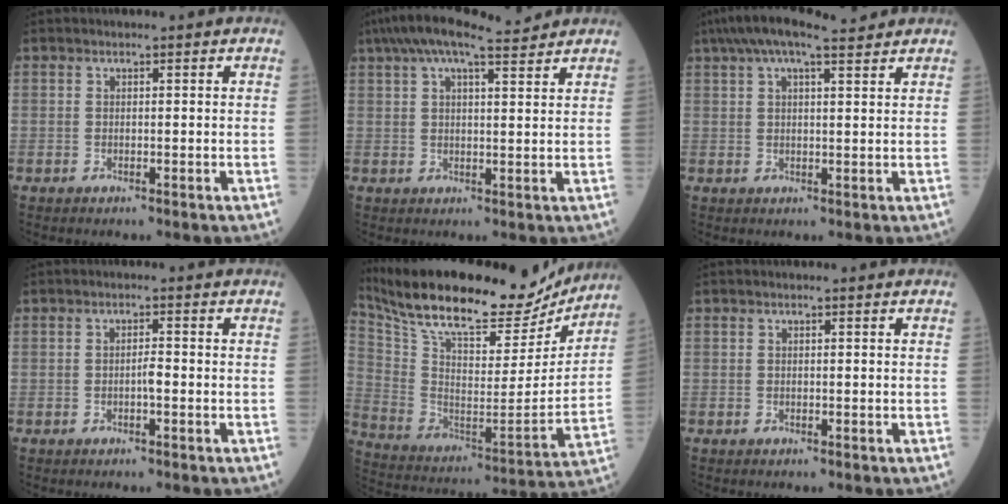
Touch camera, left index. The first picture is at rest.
{"total": 11.1, "force": [9.2, 1.7, 5.9], "torque": [-0.113, 0.039, 0.144]}
{"total": 10.0, "force": [8.1, 1.5, 5.6], "torque": [-0.104, 0.043, 0.127]}
{"total": 1.4, "force": [-0.5, 0.2, 1.3], "torque": [-0.023, 0.002, -0.009]}
{"total": 27.7, "force": [24.1, 7.0, 11.6], "torque": [-0.220, -0.008, 0.368]}
{"total": 0.0}